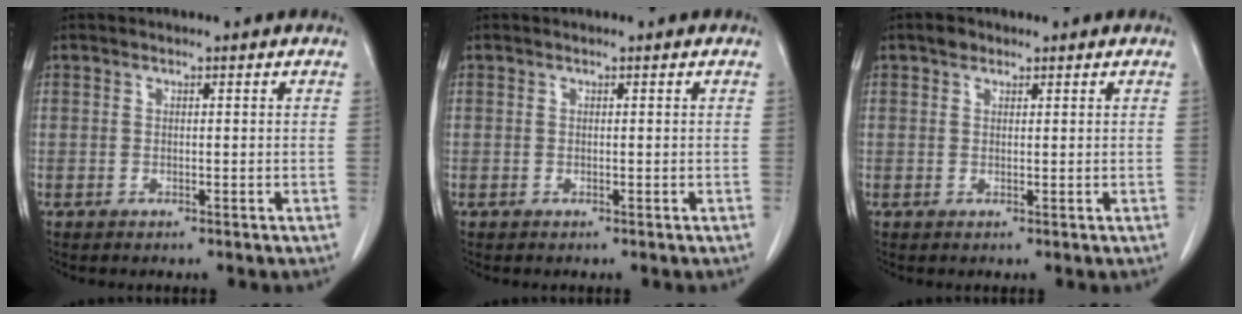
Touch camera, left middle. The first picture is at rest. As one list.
[{"total": 0.0}, {"total": 1.4, "force": [1.0, 0.8, 0.4], "torque": [-0.009, 0.003, 0.015]}]